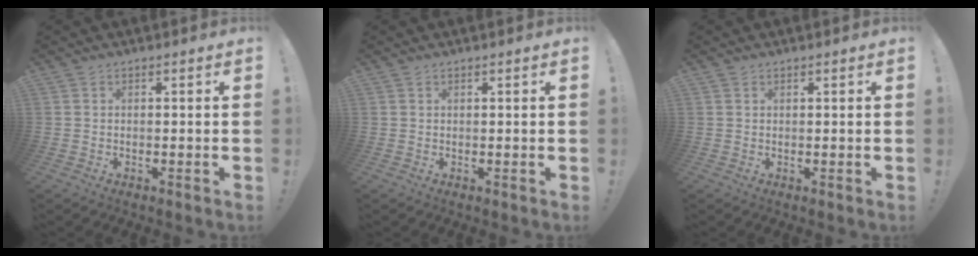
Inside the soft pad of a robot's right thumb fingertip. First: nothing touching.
{"total": 0.0}
{"total": 0.0}